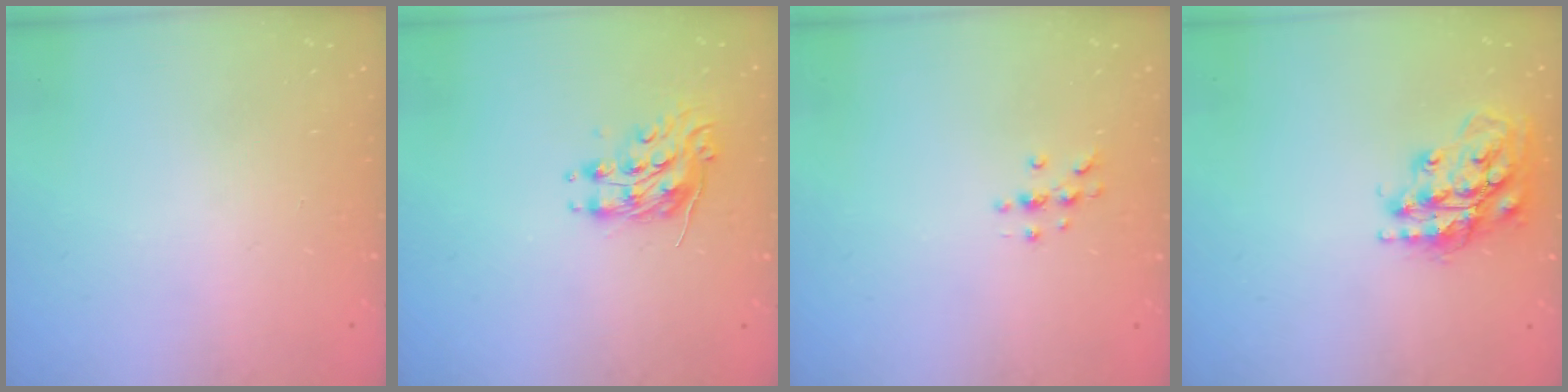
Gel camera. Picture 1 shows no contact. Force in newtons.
{"total": 8.7, "press": 8.7, "slide": 0.3}
{"total": 3.5, "press": 3.5, "slide": 0.4}
{"total": 17.6, "press": 17.5, "slide": 1.4}